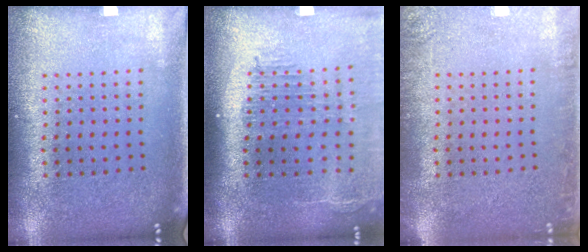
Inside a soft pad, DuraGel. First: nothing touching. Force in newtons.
{"total": 2.5, "press": 2.0, "slide": 1.5}
{"total": 2.0, "press": 2.0, "slide": 0.3}